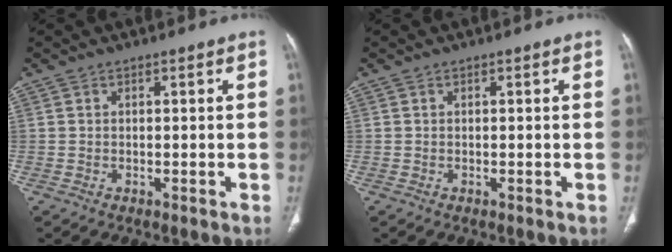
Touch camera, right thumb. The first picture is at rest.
{"total": 0.0}